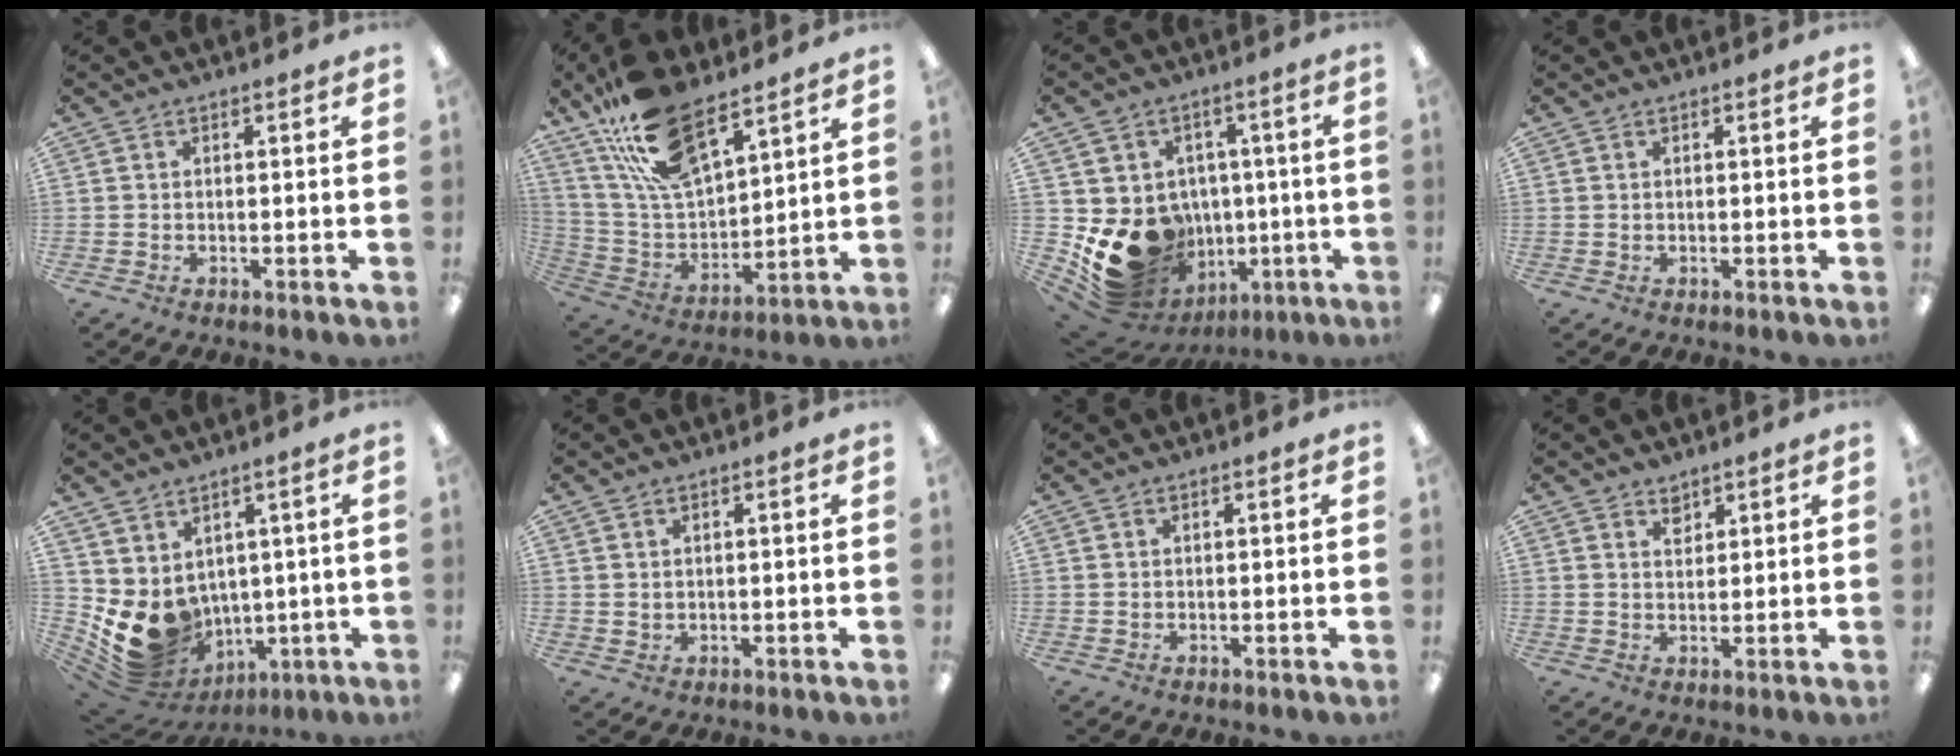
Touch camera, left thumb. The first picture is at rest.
{"total": 20.0, "force": [13.6, 8.5, 11.9], "torque": [-0.244, -0.060, 0.244]}
{"total": 16.3, "force": [-3.4, 14.0, 7.5], "torque": [-0.143, -0.005, -0.027]}
{"total": 0.0}
{"total": 10.5, "force": [0.8, 9.1, 5.3], "torque": [-0.112, -0.038, 0.028]}
{"total": 1.3, "force": [0.9, 0.9, 0.2], "torque": [-0.005, 0.002, 0.017]}
{"total": 0.0}
{"total": 2.6, "force": [2.1, 1.3, 0.5], "torque": [0.003, -0.011, 0.037]}